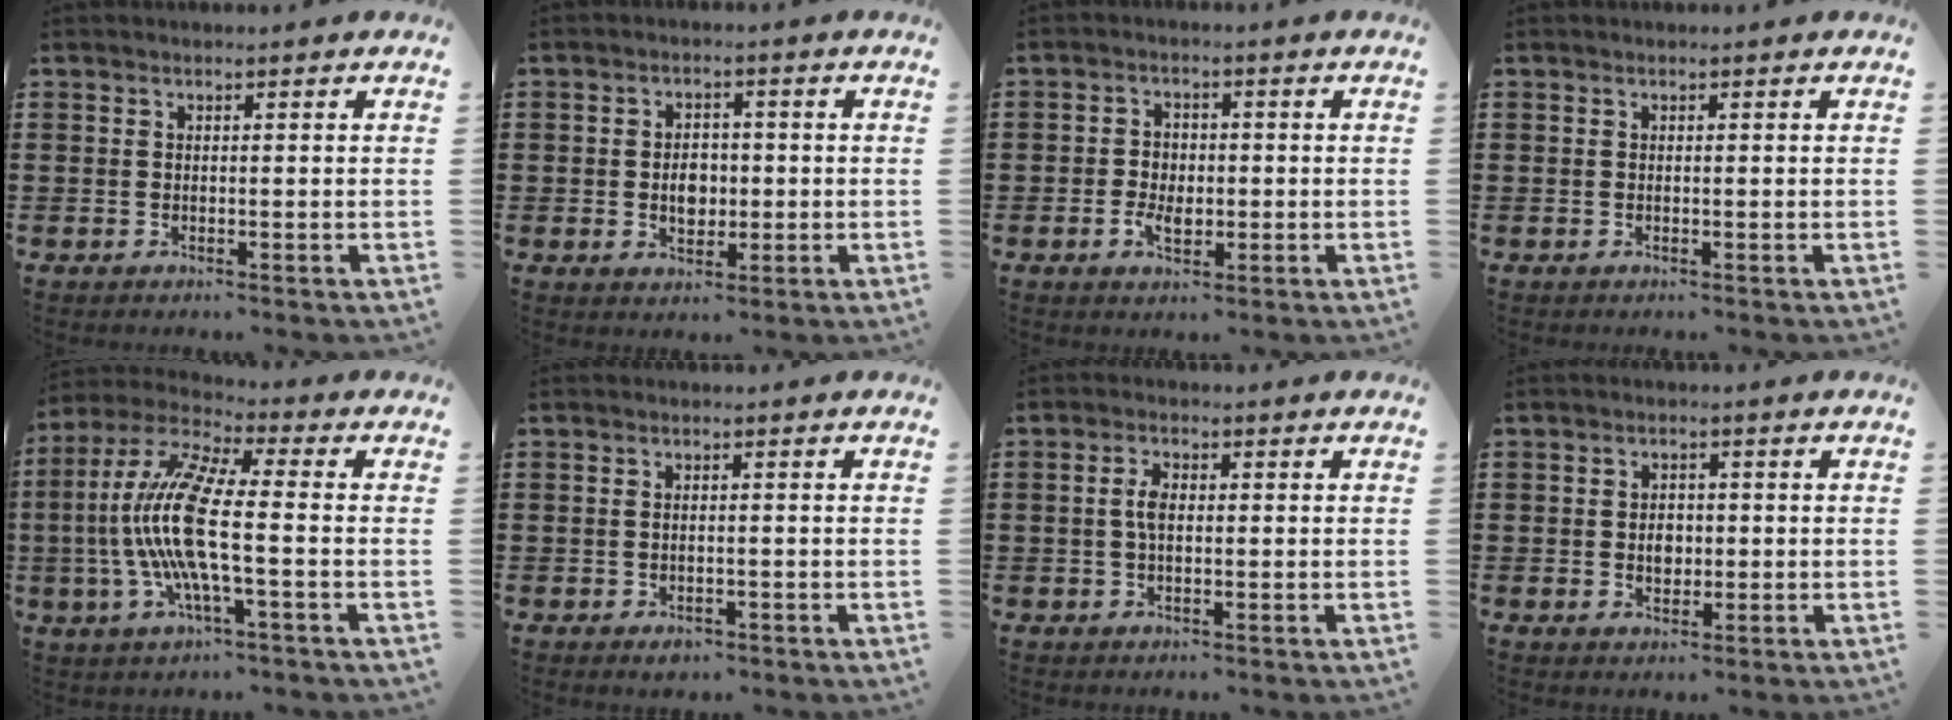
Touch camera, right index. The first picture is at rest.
{"total": 4.0, "force": [-0.3, 2.8, 2.8], "torque": [-0.044, 0.000, -0.010]}
{"total": 3.8, "force": [-1.0, 2.6, 2.5], "torque": [-0.057, 0.005, -0.022]}
{"total": 0.0}
{"total": 12.7, "force": [-2.0, 2.7, 12.2], "torque": [-0.280, -0.018, -0.049]}
{"total": 1.2, "force": [-0.5, 0.6, 0.9], "torque": [-0.020, -0.001, -0.010]}
{"total": 3.2, "force": [0.2, 1.4, 2.9], "torque": [-0.065, 0.004, 0.000]}
{"total": 2.8, "force": [-0.1, 2.1, 1.9], "torque": [-0.033, 0.003, -0.005]}